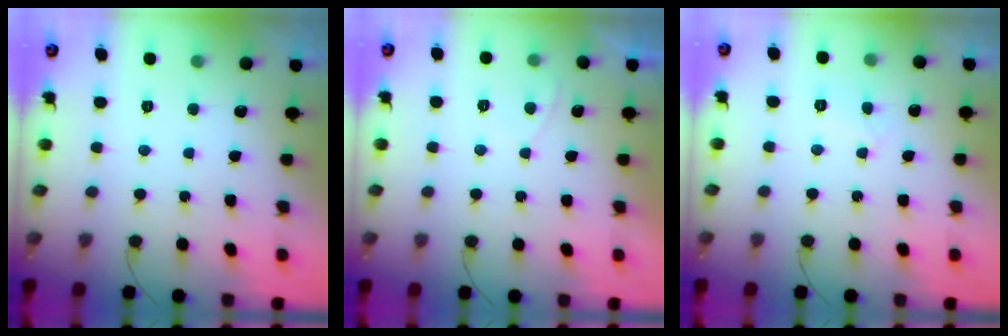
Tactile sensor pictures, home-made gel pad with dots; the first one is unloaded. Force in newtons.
{"total": 0.5, "press": 0.2, "slide": 0.5}
{"total": 3.5, "press": 3.5, "slide": 0.5}